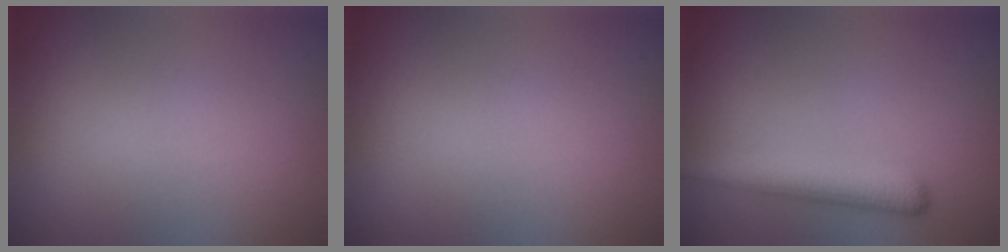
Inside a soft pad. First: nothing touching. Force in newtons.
{"total": 0.0}
{"total": 3.7, "press": 3.7, "slide": 0.1}